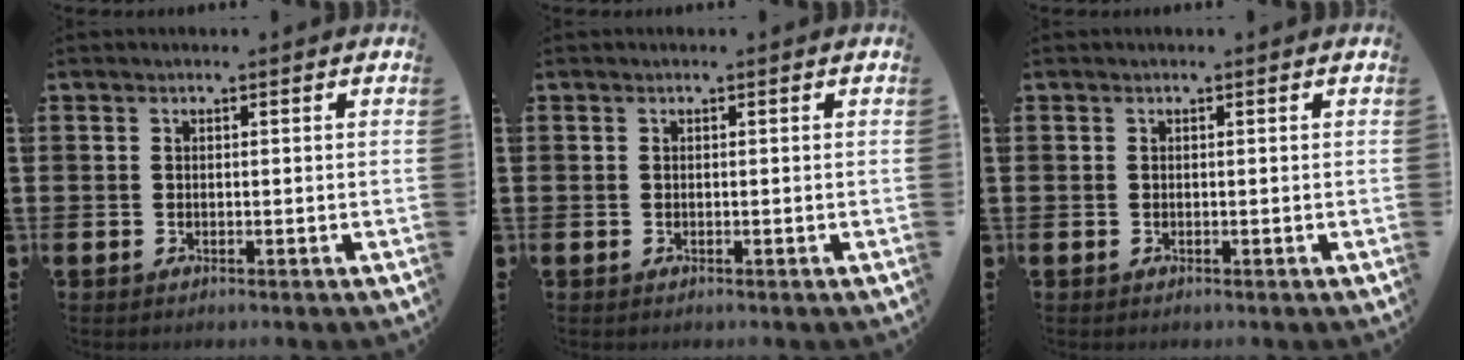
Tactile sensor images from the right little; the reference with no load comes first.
{"total": 0.0}
{"total": 0.0}